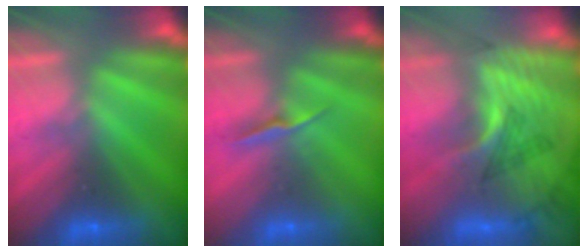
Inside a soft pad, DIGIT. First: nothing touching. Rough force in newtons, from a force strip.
{"total": 1.3}
{"total": 3.1}